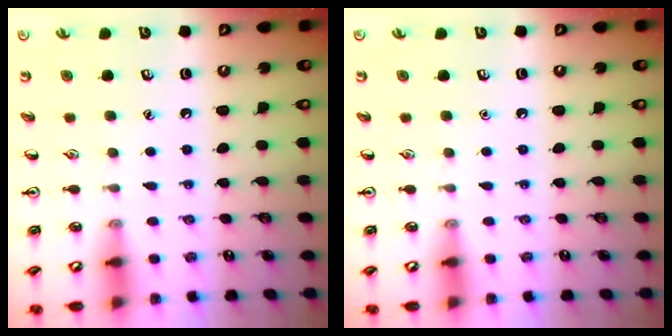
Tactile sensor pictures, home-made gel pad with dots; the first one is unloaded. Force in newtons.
{"total": 0.0}